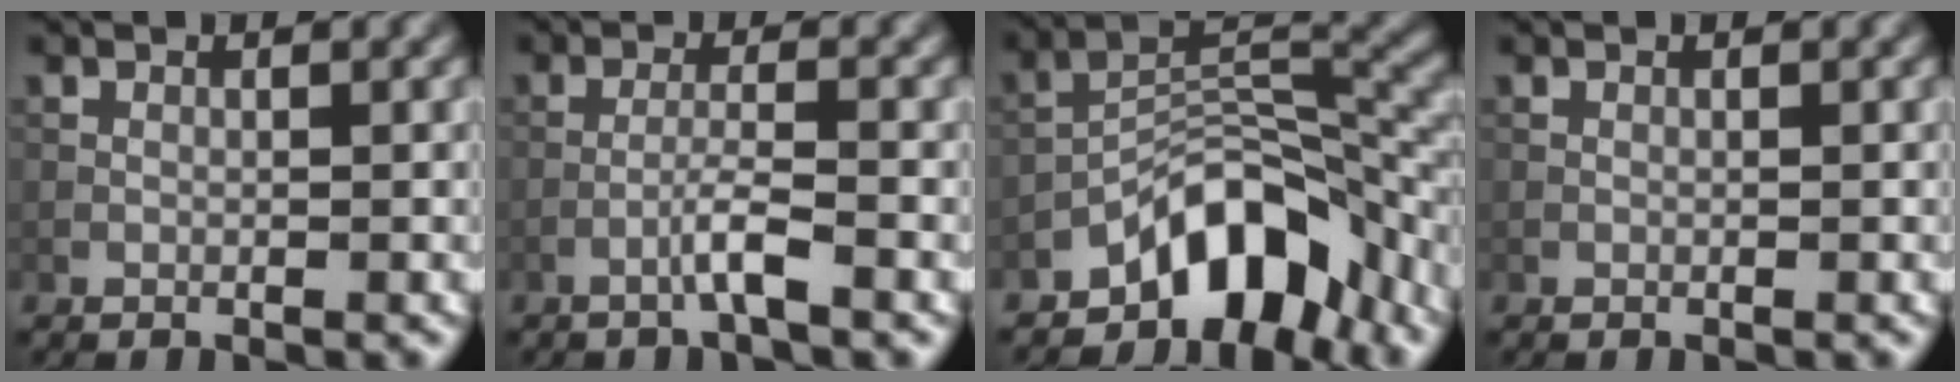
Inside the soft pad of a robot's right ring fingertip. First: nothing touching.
{"total": 2.3, "force": [-1.3, -0.1, 1.9], "torque": [-0.036, 0.010, -0.031]}
{"total": 8.2, "force": [-5.5, 3.6, 4.9], "torque": [-0.057, 0.009, -0.100]}
{"total": 0.0}